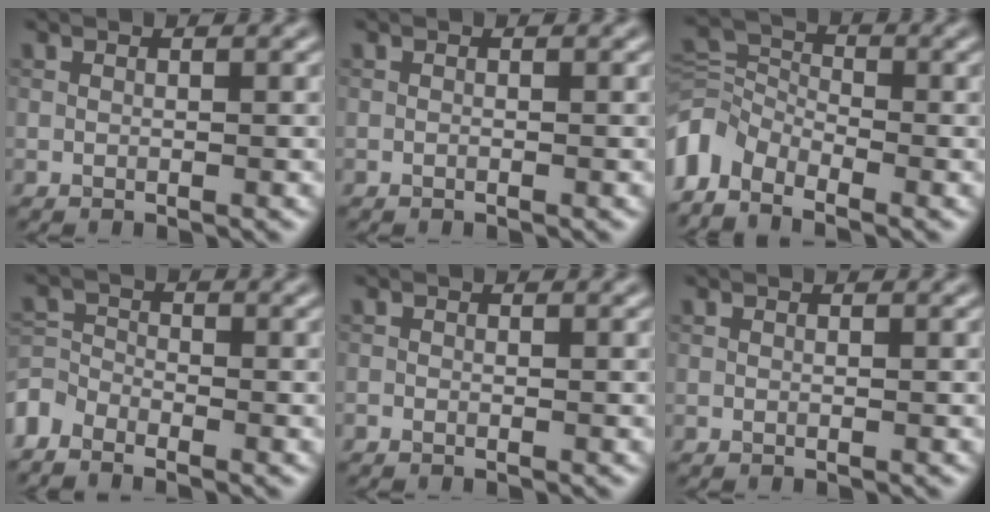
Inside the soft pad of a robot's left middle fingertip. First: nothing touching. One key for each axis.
{"total": 0.0}
{"total": 5.5, "fx": -3.7, "fy": 3.1, "fz": 2.6, "tx": -0.052, "ty": 0.003, "tz": -0.086}
{"total": 2.7, "fx": -2.4, "fy": 1.2, "fz": 0.7, "tx": -0.015, "ty": -0.001, "tz": -0.061}
{"total": 0.0}
{"total": 0.0}